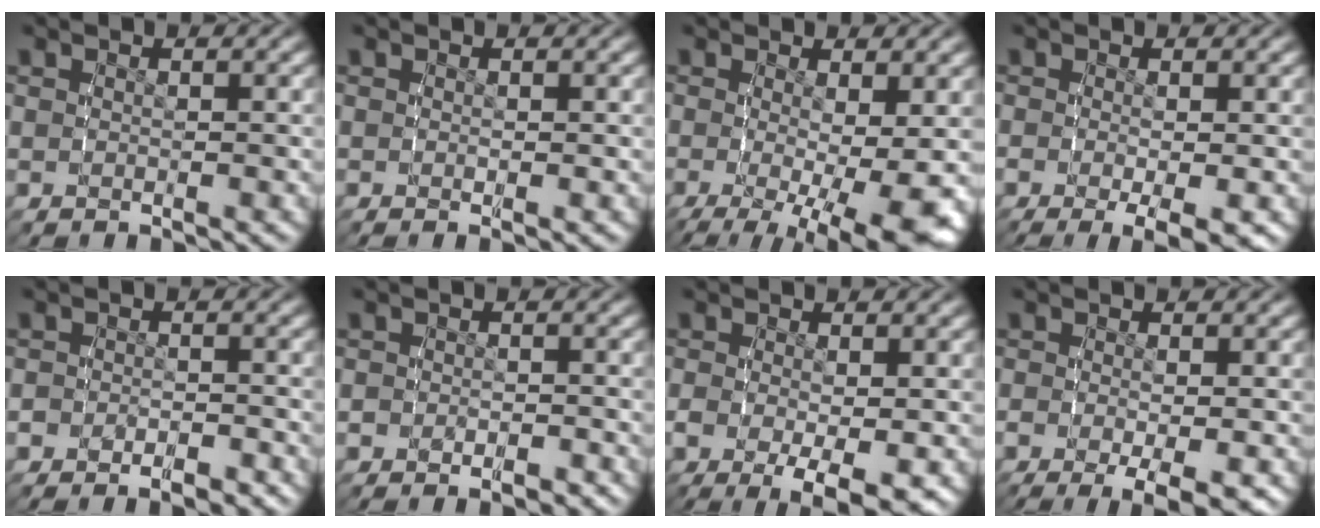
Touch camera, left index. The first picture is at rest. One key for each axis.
{"total": 0.0}
{"total": 10.0, "fx": -4.7, "fy": 3.8, "fz": 7.9, "tx": -0.128, "ty": -0.060, "tz": -0.043}
{"total": 5.5, "fx": -3.2, "fy": 1.8, "fz": 4.0, "tx": -0.066, "ty": -0.030, "tz": -0.031}
{"total": 2.2, "fx": -1.8, "fy": 1.1, "fz": 0.5, "tx": -0.010, "ty": -0.007, "tz": -0.027}
{"total": 1.7, "fx": -1.4, "fy": 0.7, "fz": 0.5, "tx": -0.009, "ty": -0.007, "tz": -0.018}
{"total": 6.2, "fx": -2.9, "fy": 2.3, "fz": 4.9, "tx": -0.086, "ty": -0.034, "tz": -0.023}
{"total": 6.0, "fx": -3.6, "fy": 2.3, "fz": 4.3, "tx": -0.073, "ty": -0.028, "tz": -0.038}